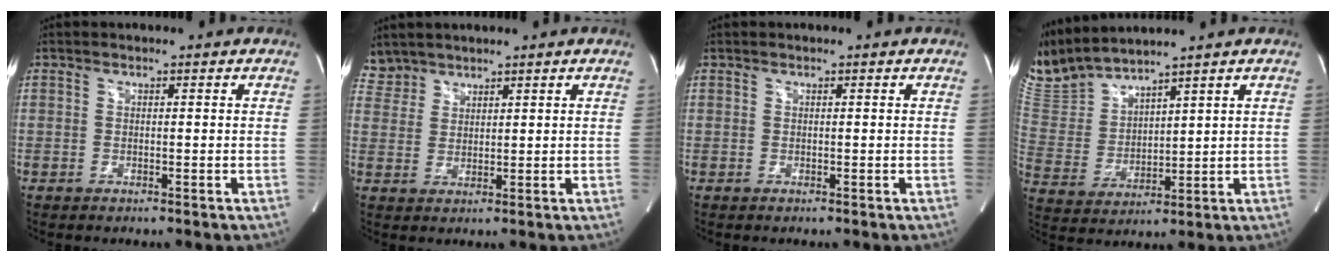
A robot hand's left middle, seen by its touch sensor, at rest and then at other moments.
{"total": 4.0, "force": [3.8, 1.5, -0.3], "torque": [0.003, 0.013, 0.083]}
{"total": 0.0}
{"total": 11.6, "force": [11.1, 0.7, 3.6], "torque": [-0.094, 0.006, 0.242]}